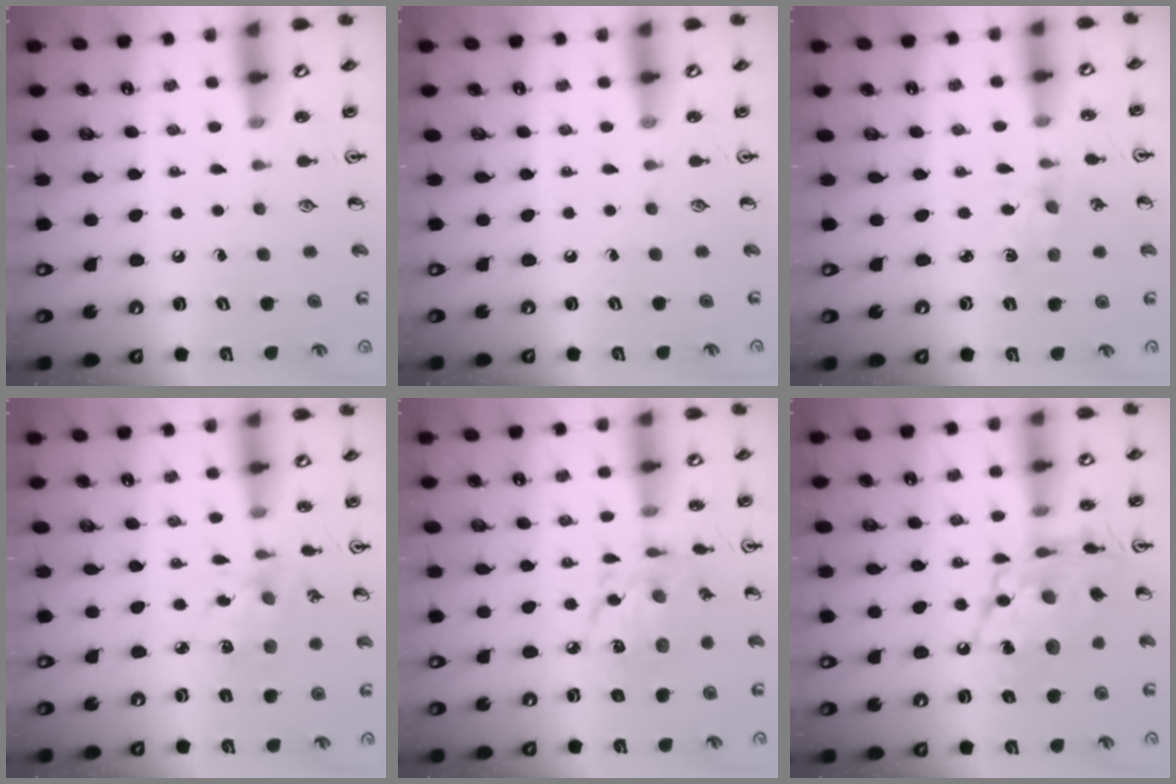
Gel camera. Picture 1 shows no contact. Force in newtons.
{"total": 0.0}
{"total": 1.2, "press": 1.2, "slide": 0.2}
{"total": 4.8, "press": 4.8, "slide": 0.3}
{"total": 9.7, "press": 9.7, "slide": 0.5}
{"total": 15.6, "press": 15.5, "slide": 1.3}